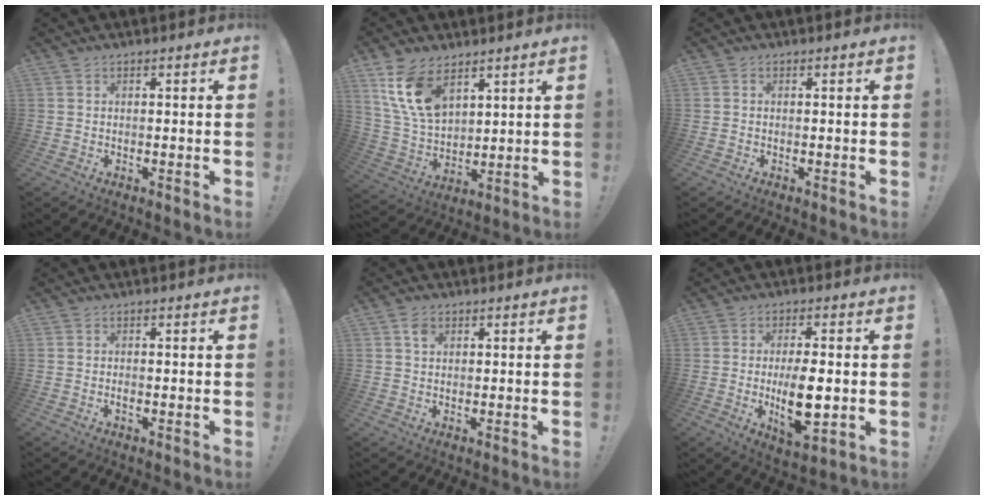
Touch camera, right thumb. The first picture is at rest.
{"total": 14.1, "force": [7.9, 8.0, 8.5], "torque": [-0.178, -0.032, 0.154]}
{"total": 0.0}
{"total": 0.7, "force": [-0.5, 0.2, 0.5], "torque": [-0.015, 0.002, -0.007]}
{"total": 2.6, "force": [1.3, 1.8, 1.3], "torque": [-0.014, -0.003, 0.021]}
{"total": 11.7, "force": [-1.3, 4.3, 10.8], "torque": [-0.191, -0.011, -0.025]}